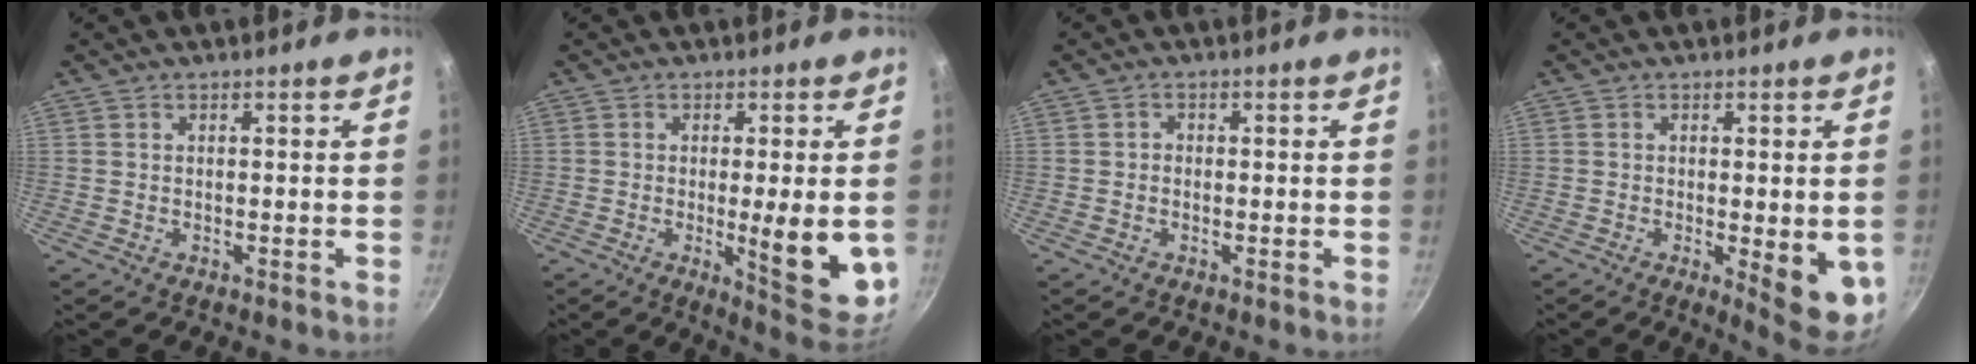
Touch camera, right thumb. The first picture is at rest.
{"total": 12.8, "force": [-1.6, 3.1, 12.3], "torque": [-0.145, -0.014, -0.013]}
{"total": 0.9, "force": [-0.2, 0.8, 0.4], "torque": [-0.006, 0.004, -0.004]}
{"total": 8.9, "force": [-1.5, 2.6, 8.4], "torque": [-0.090, -0.008, -0.012]}